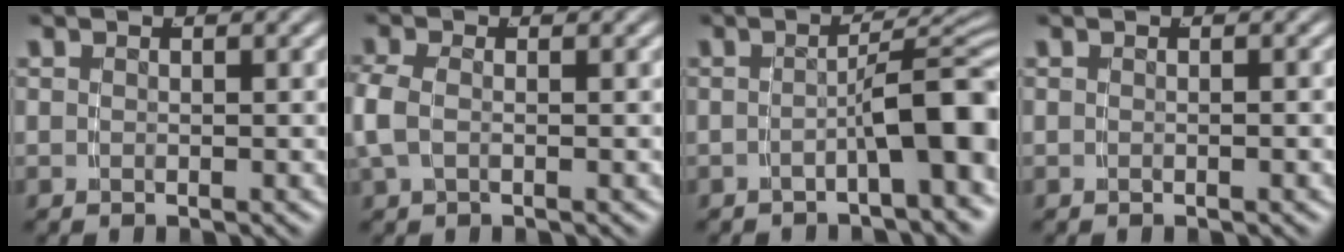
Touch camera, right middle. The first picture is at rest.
{"total": 1.9, "force": [-0.2, 1.0, 1.6], "torque": [-0.052, -0.008, 0.004]}
{"total": 6.8, "force": [-2.6, 1.6, 6.0], "torque": [-0.054, 0.006, -0.041]}
{"total": 0.0}